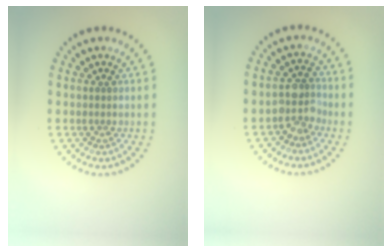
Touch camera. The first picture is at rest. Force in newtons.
{"total": 2.5, "press": 2.1, "slide": 1.3}